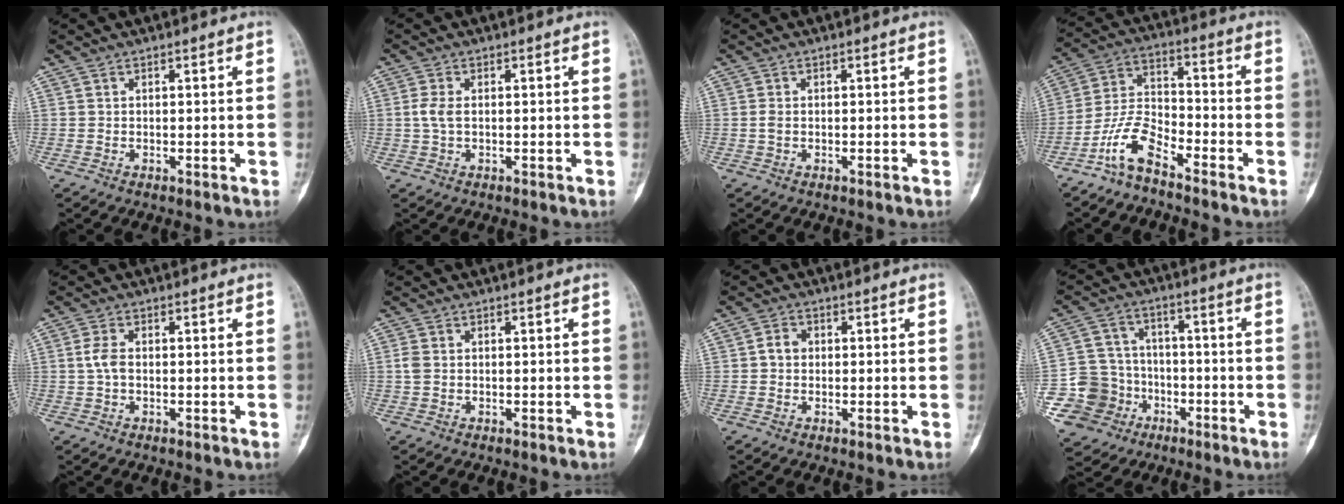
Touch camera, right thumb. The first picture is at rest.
{"total": 2.7, "force": [0.1, 1.4, 2.3], "torque": [-0.060, 0.003, -0.002]}
{"total": 1.0, "force": [-0.2, 0.5, 0.8], "torque": [-0.025, 0.001, -0.005]}
{"total": 8.3, "force": [-6.1, 2.9, 4.8], "torque": [-0.103, 0.058, -0.130]}
{"total": 3.0, "force": [-0.1, 1.7, 2.5], "torque": [-0.056, 0.007, -0.005]}
{"total": 1.6, "force": [0.0, 1.2, 1.1], "torque": [-0.035, 0.000, -0.002]}
{"total": 2.6, "force": [0.0, 2.2, 1.4], "torque": [-0.016, 0.009, -0.004]}
{"total": 12.6, "force": [-4.8, 11.3, 2.6], "torque": [-0.035, 0.053, -0.074]}